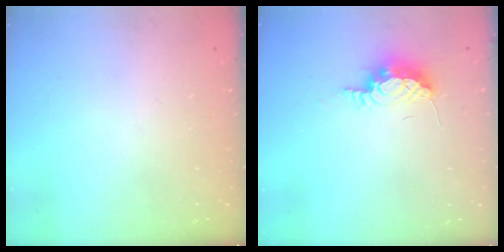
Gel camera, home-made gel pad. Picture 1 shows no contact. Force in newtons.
{"total": 8.1, "press": 7.9, "slide": 1.8}